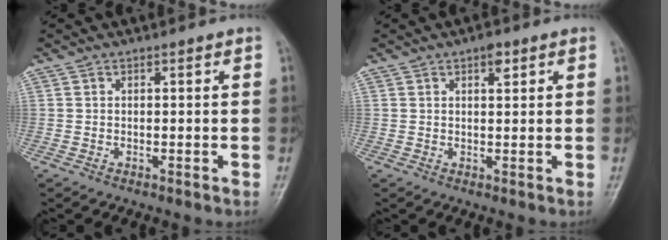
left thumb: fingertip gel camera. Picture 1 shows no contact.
{"total": 2.4, "force": [1.4, 1.1, 1.7], "torque": [-0.019, -0.004, 0.018]}